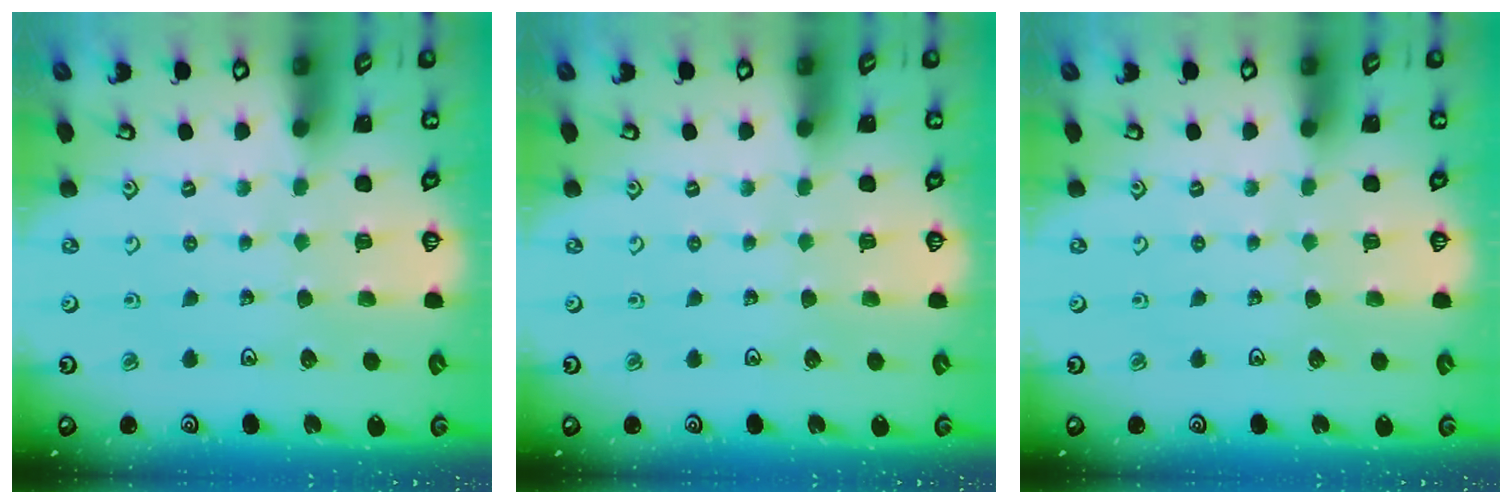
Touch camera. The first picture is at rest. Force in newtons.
{"total": 0.0}
{"total": 0.0}